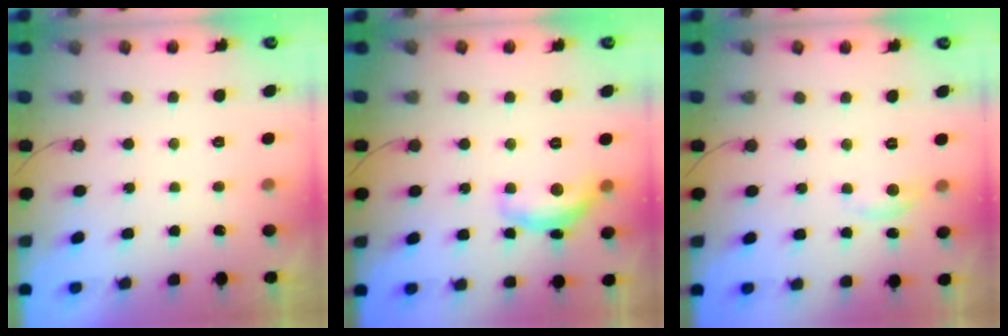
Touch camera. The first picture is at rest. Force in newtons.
{"total": 12.2, "press": 12.2, "slide": 0.6}
{"total": 3.3, "press": 3.2, "slide": 0.3}